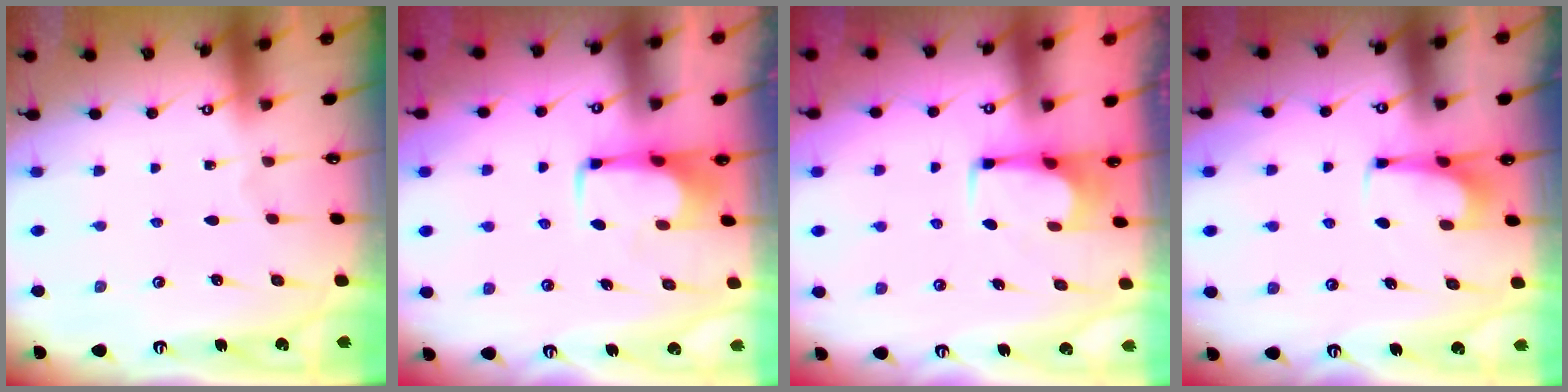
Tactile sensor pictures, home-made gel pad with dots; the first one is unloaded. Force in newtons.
{"total": 1.5, "press": 1.5, "slide": 0.2}
{"total": 2.3, "press": 2.3, "slide": 0.3}
{"total": 5.2, "press": 5.2, "slide": 0.4}